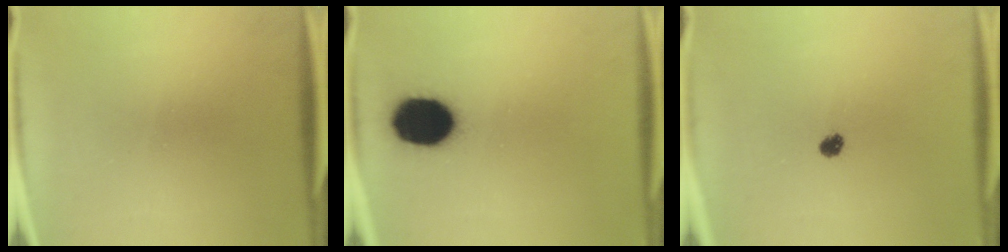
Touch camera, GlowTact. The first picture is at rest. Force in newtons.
{"total": 14.7}
{"total": 1.9}